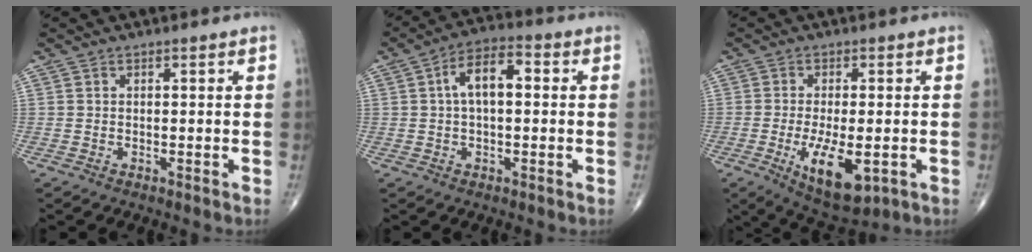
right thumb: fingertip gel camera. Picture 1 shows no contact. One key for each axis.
{"total": 8.4, "fx": 1.2, "fy": 4.2, "fz": 7.2, "tx": -0.120, "ty": 0.026, "tz": 0.011}
{"total": 11.0, "fx": -3.2, "fy": 4.6, "fz": 9.5, "tx": -0.154, "ty": -0.015, "tz": -0.041}